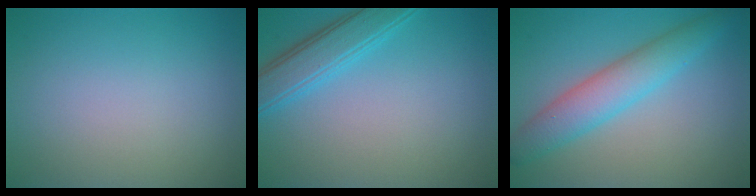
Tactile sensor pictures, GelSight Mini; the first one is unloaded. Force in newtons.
{"total": 3.8, "press": 3.8, "slide": 0.1}
{"total": 4.6, "press": 4.6, "slide": 0.1}